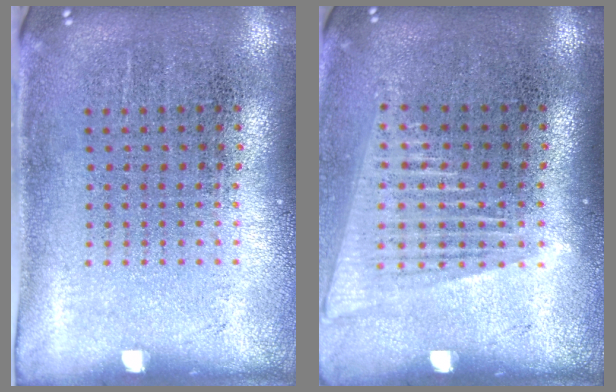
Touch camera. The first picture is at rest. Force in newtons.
{"total": 1.5, "press": 1.3, "slide": 0.6}